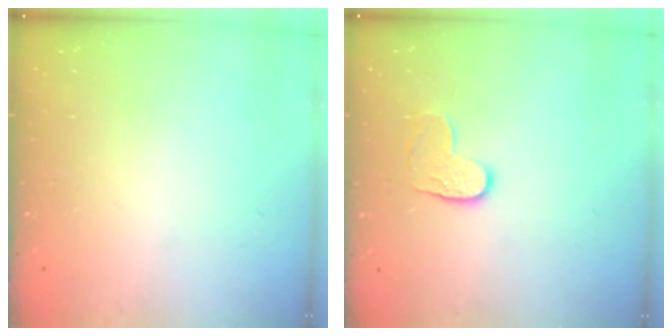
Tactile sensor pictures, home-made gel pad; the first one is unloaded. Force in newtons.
{"total": 6.6, "press": 6.6, "slide": 0.3}